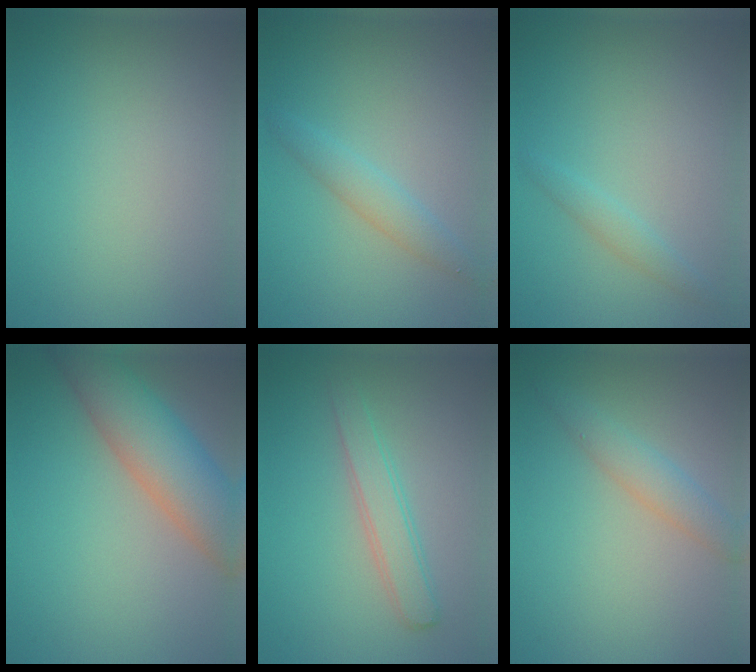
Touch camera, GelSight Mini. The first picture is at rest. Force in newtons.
{"total": 2.1, "press": 2.1, "slide": 0.0}
{"total": 1.3, "press": 1.3, "slide": 0.1}
{"total": 7.7, "press": 7.7, "slide": 0.4}
{"total": 2.5, "press": 2.5, "slide": 0.1}
{"total": 2.3, "press": 2.3, "slide": 0.1}